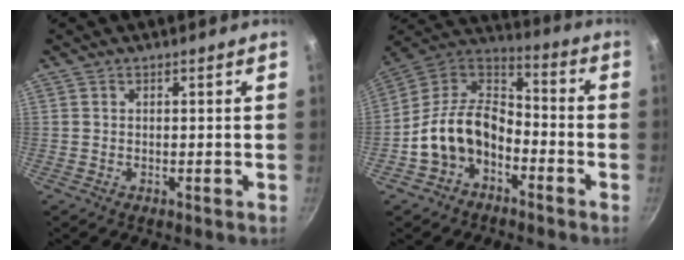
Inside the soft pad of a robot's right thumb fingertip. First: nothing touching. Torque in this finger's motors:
{"motor_torque": [0.45, 0.45, 1.21, -1.21, 0.39]}